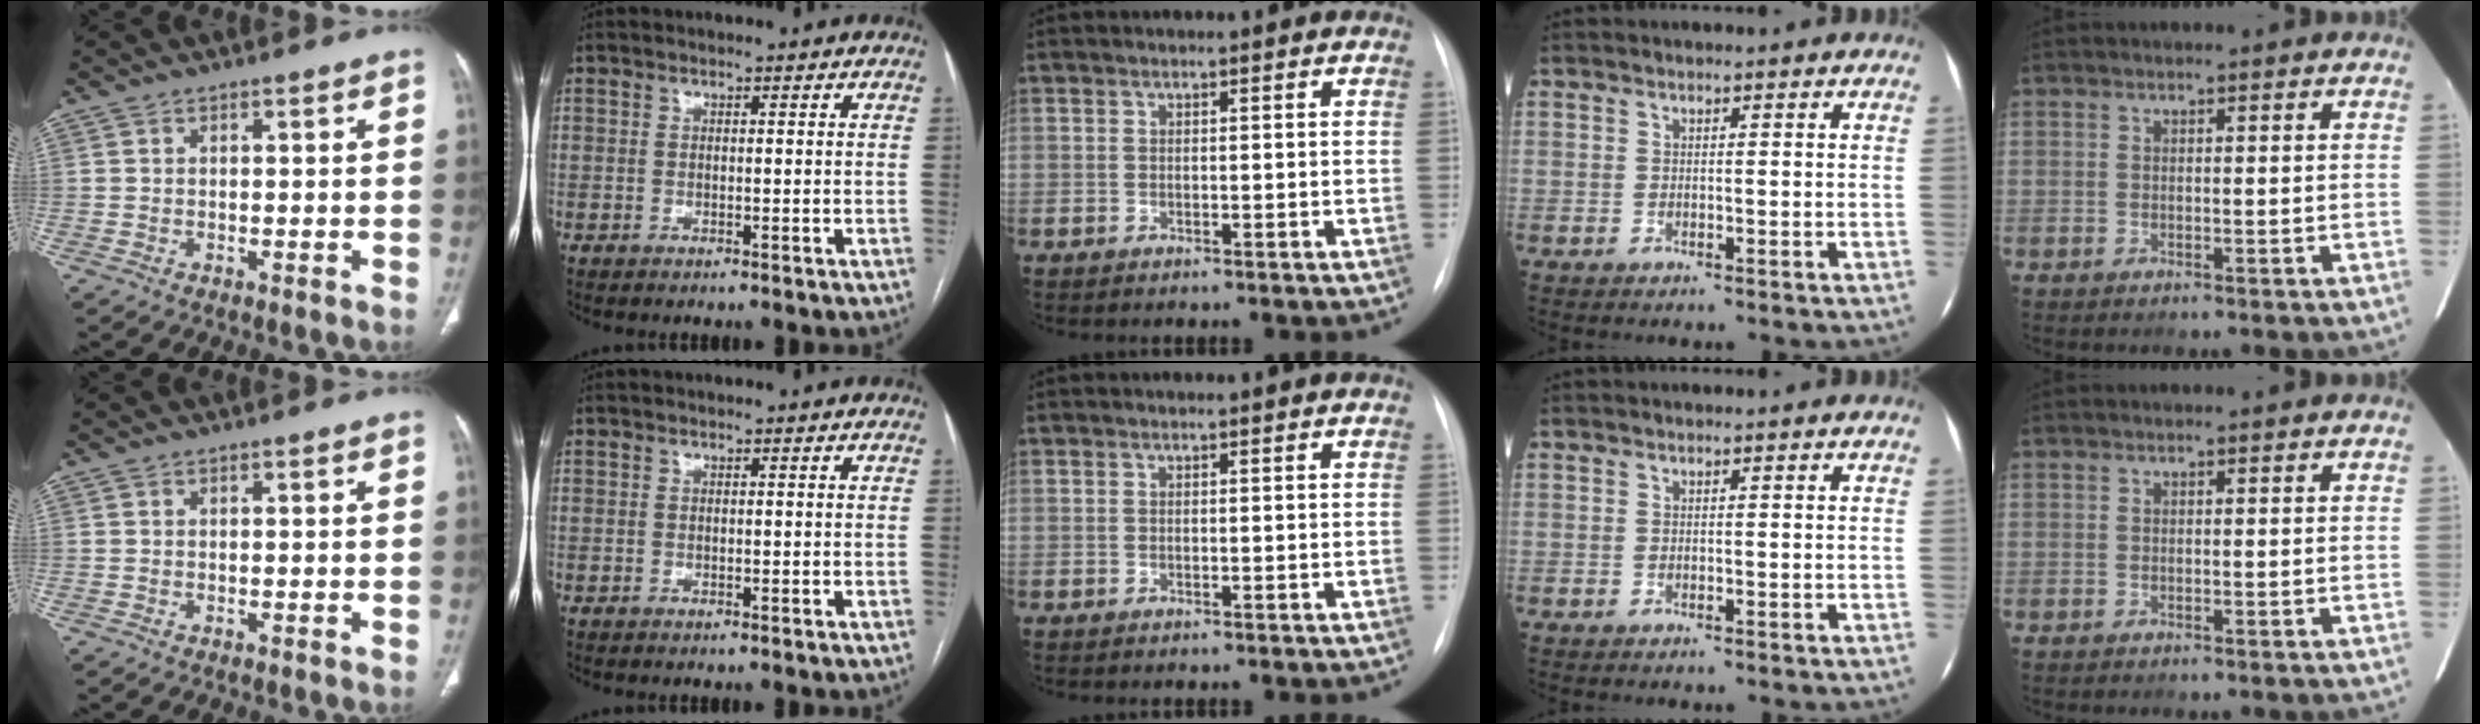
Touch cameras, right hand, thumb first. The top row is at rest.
{}